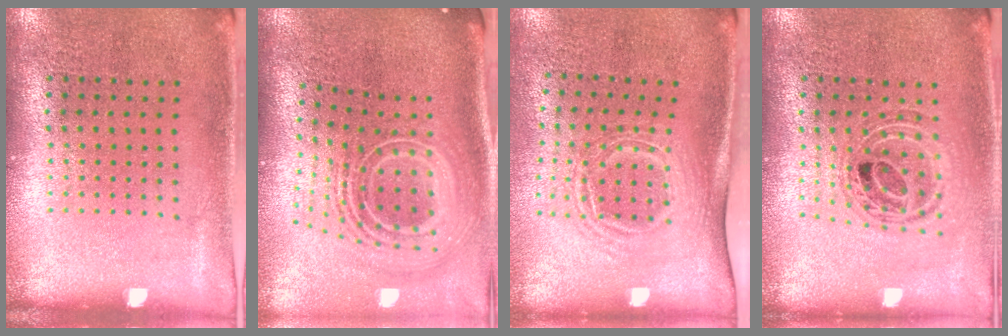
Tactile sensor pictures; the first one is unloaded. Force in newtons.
{"total": 2.9, "press": 1.9, "slide": 2.2}
{"total": 1.7, "press": 1.2, "slide": 1.2}
{"total": 0.9, "press": 0.9, "slide": 0.2}